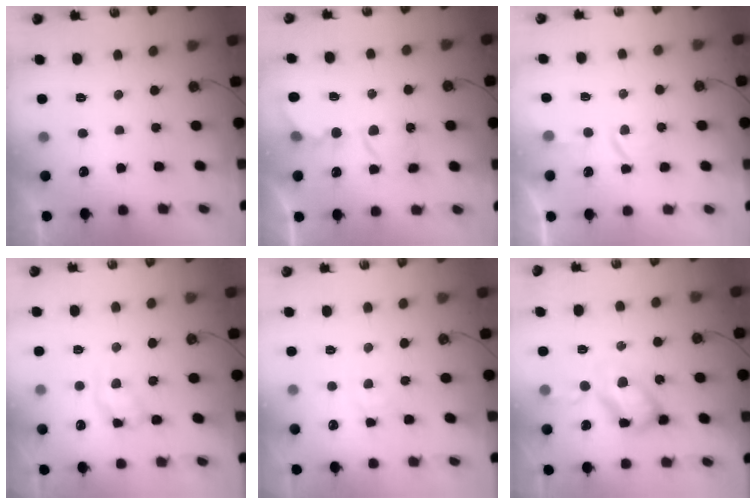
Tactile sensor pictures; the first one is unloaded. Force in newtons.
{"total": 6.4, "press": 6.3, "slide": 0.4}
{"total": 3.6, "press": 3.6, "slide": 0.5}
{"total": 10.7, "press": 10.6, "slide": 0.5}
{"total": 5.6, "press": 5.6, "slide": 0.3}
{"total": 15.5, "press": 15.5, "slide": 1.2}